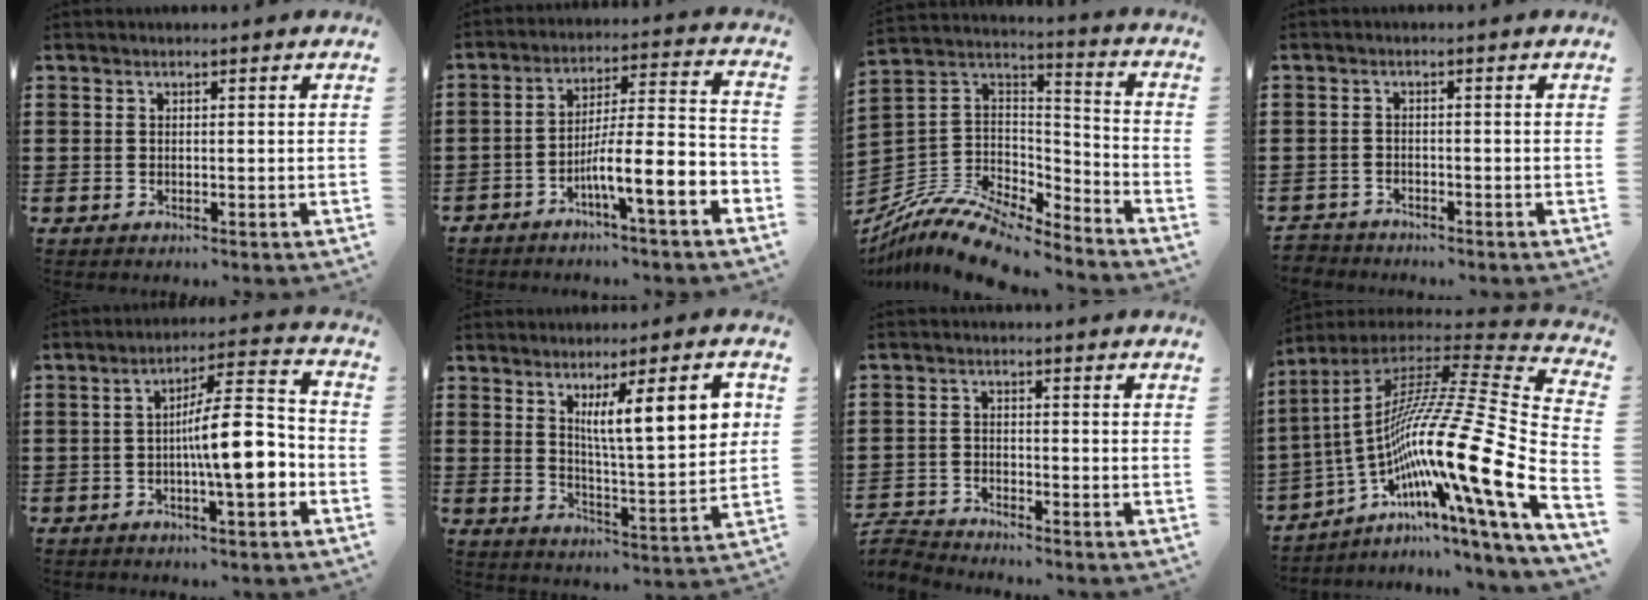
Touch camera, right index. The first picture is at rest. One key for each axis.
{"total": 9.2, "fx": -5.1, "fy": 1.1, "fz": 7.6, "tx": -0.127, "ty": -0.011, "tz": -0.095}
{"total": 11.0, "fx": -9.2, "fy": 4.0, "fz": 4.4, "tx": -0.098, "ty": 0.018, "tz": -0.182}
{"total": 1.8, "fx": -1.7, "fy": 0.4, "fz": -0.2, "tx": -0.003, "ty": 0.003, "tz": -0.040}
{"total": 11.0, "fx": -2.2, "fy": 2.6, "fz": 10.4, "tx": -0.150, "ty": -0.001, "tz": -0.042}
{"total": 10.3, "fx": 3.9, "fy": 1.8, "fz": 9.3, "tx": -0.157, "ty": -0.005, "tz": 0.059}
{"total": 3.0, "fx": -3.0, "fy": 0.3, "fz": -0.1, "tx": -0.013, "ty": -0.003, "tz": -0.069}
{"total": 20.6, "fx": -4.7, "fy": 1.8, "fz": 20.0, "tx": -0.396, "ty": -0.041, "tz": -0.104}